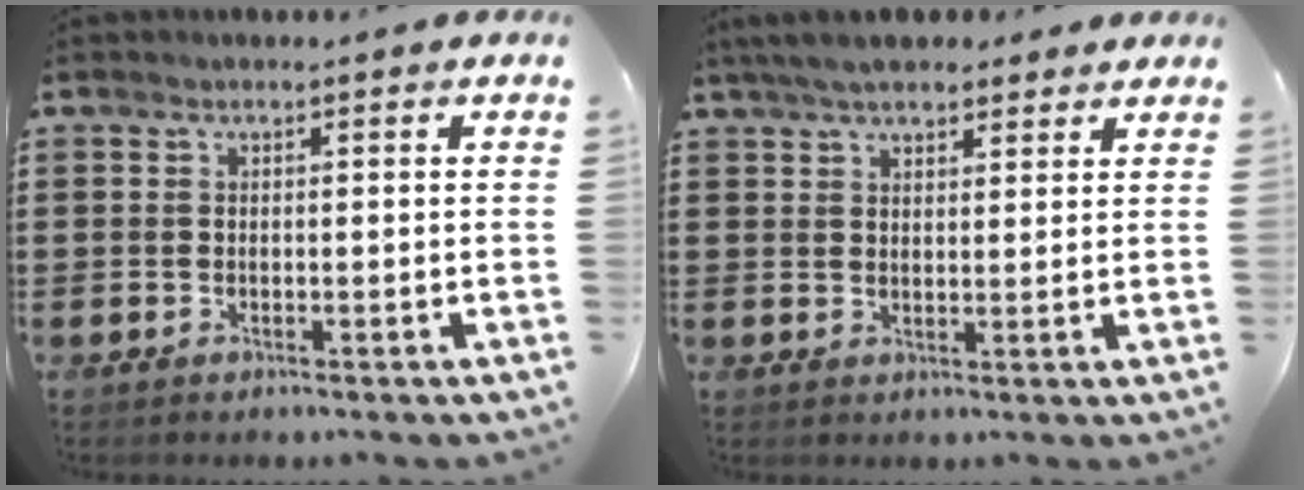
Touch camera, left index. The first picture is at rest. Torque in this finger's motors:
{"motor_torque": [-0.87, -1.27, -0.13, 0.21]}